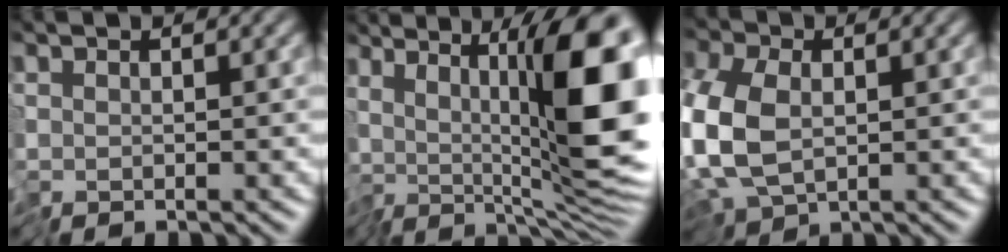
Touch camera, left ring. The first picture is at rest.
{"total": 14.3, "force": [2.3, 5.8, 12.9], "torque": [-0.196, 0.004, 0.028]}
{"total": 8.6, "force": [-1.8, 5.5, 6.3], "torque": [-0.169, -0.006, -0.043]}